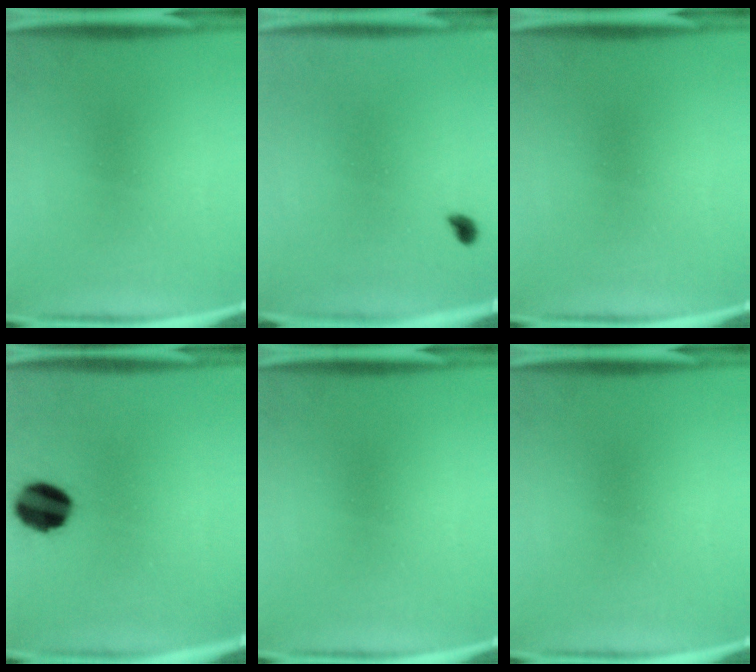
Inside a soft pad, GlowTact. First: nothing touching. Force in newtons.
{"total": 1.4}
{"total": 0.0}
{"total": 11.7}
{"total": 0.0}
{"total": 0.0}